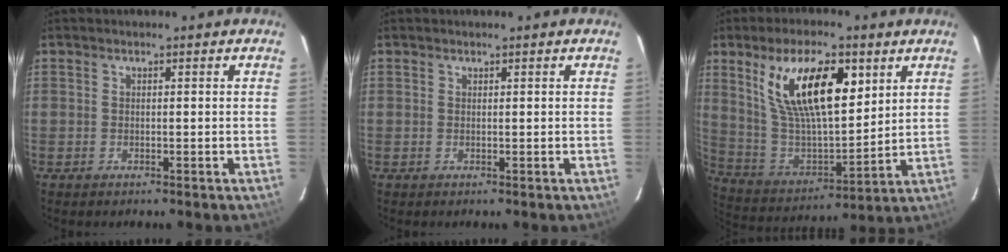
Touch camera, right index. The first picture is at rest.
{"total": 0.0}
{"total": 19.2, "force": [8.6, 7.6, 15.4], "torque": [-0.276, 0.005, 0.169]}